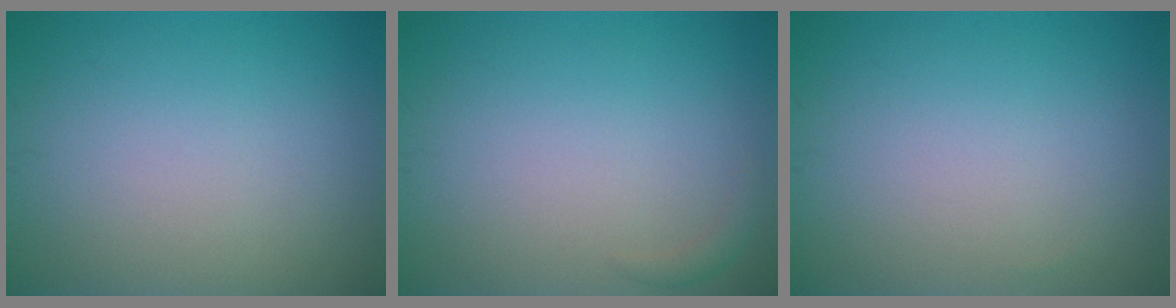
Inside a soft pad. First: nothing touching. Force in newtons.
{"total": 0.9, "press": 0.9, "slide": 0.1}
{"total": 0.0}